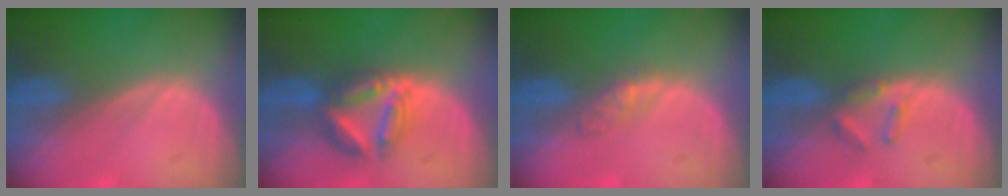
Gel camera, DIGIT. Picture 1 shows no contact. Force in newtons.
{"total": 6.4, "press": 6.4, "slide": 0.3}
{"total": 2.6, "press": 2.3, "slide": 1.3}
{"total": 2.8, "press": 2.7, "slide": 0.4}